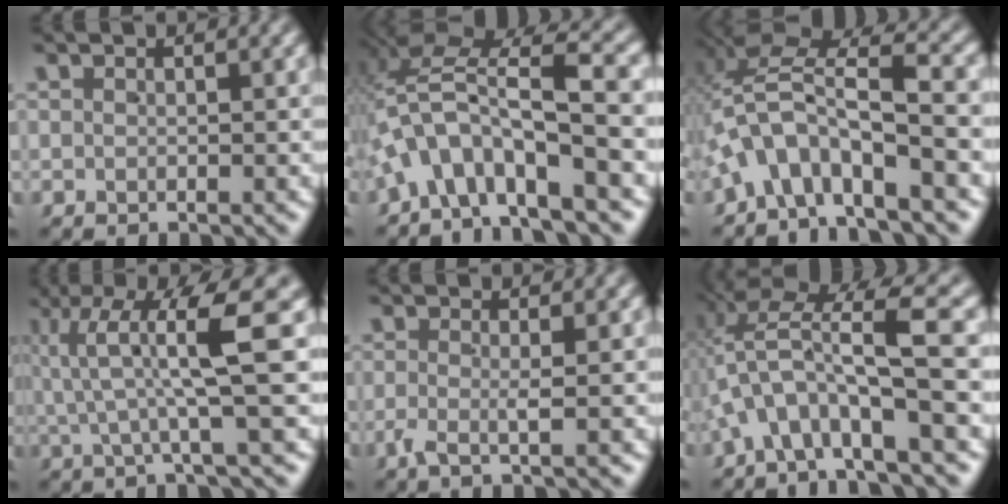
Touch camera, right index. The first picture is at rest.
{"total": 6.8, "force": [1.1, 3.6, 5.6], "torque": [-0.121, 0.003, 0.020]}
{"total": 6.8, "force": [1.2, 4.2, 5.2], "torque": [-0.118, 0.002, 0.017]}
{"total": 9.1, "force": [3.4, 3.1, 7.8], "torque": [-0.128, 0.031, 0.040]}
{"total": 1.8, "force": [-0.8, -0.1, 1.6], "torque": [-0.041, -0.007, -0.012]}
{"total": 6.1, "force": [1.7, 2.3, 5.4], "torque": [-0.110, 0.015, 0.029]}